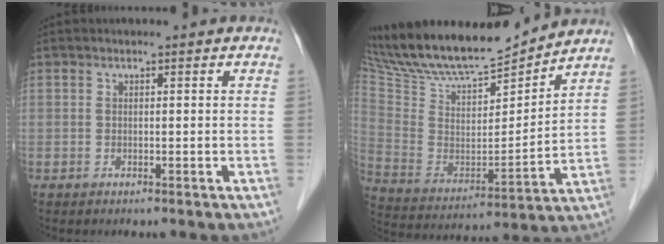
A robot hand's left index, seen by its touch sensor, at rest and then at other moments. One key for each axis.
{"total": 19.5, "fx": 18.1, "fy": 3.0, "fz": 6.5, "tx": -0.132, "ty": -0.020, "tz": 0.322}